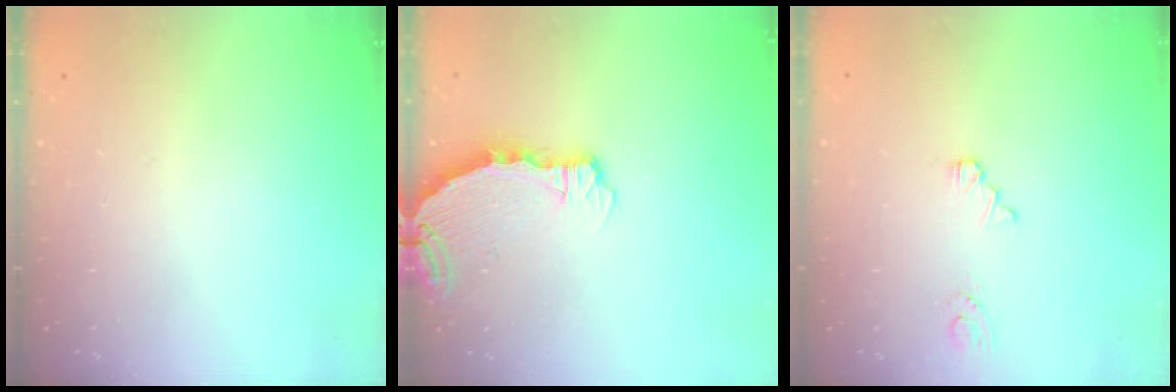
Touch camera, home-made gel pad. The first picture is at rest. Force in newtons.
{"total": 4.9, "press": 4.3, "slide": 2.3}
{"total": 1.1, "press": 1.1, "slide": 0.1}